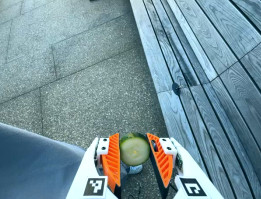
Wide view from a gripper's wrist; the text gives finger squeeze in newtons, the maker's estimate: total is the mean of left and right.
{"total": 10.5, "left": 10.5, "right": 10.5}